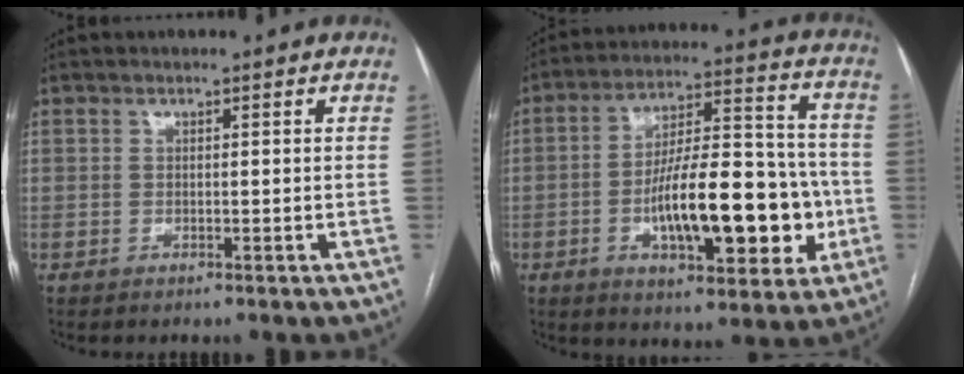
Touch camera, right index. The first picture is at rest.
{"total": 18.8, "force": [-4.3, 6.3, 17.1], "torque": [-0.272, 0.023, -0.061]}